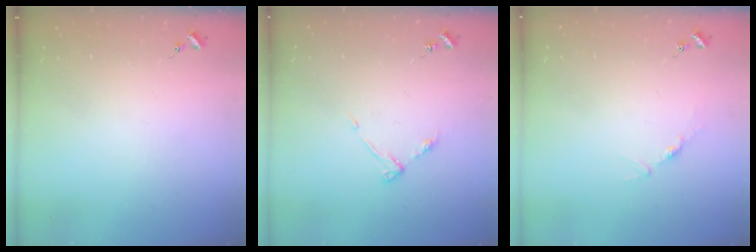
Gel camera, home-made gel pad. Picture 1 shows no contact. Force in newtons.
{"total": 4.6, "press": 4.6, "slide": 0.6}
{"total": 3.4, "press": 3.4, "slide": 0.4}